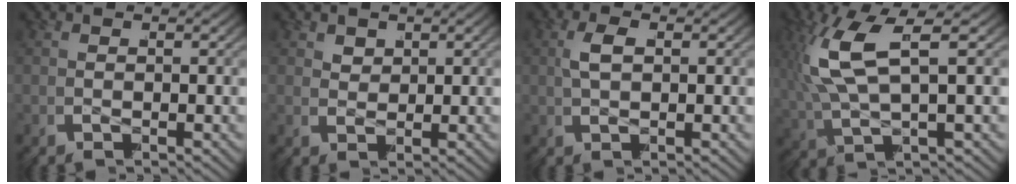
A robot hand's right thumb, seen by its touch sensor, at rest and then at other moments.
{"total": 1.2, "force": [1.0, 0.7, 0.2], "torque": [0.003, -0.008, 0.023]}
{"total": 1.9, "force": [0.4, 0.9, 1.7], "torque": [-0.028, 0.005, 0.006]}
{"total": 7.8, "force": [0.5, 4.4, 6.4], "torque": [-0.157, -0.006, 0.015]}